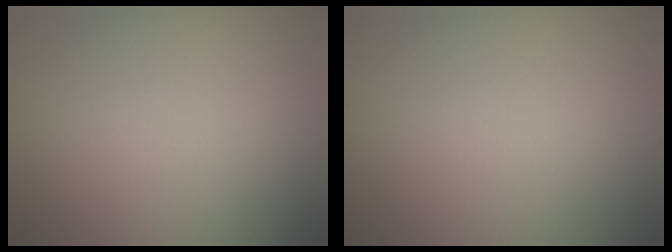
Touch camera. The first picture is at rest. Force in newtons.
{"total": 0.0}